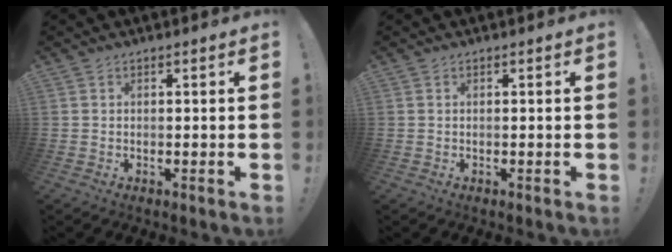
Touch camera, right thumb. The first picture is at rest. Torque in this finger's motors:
{"motor_torque": [-0.02, -0.02, 0.08, -0.02, 0.04]}